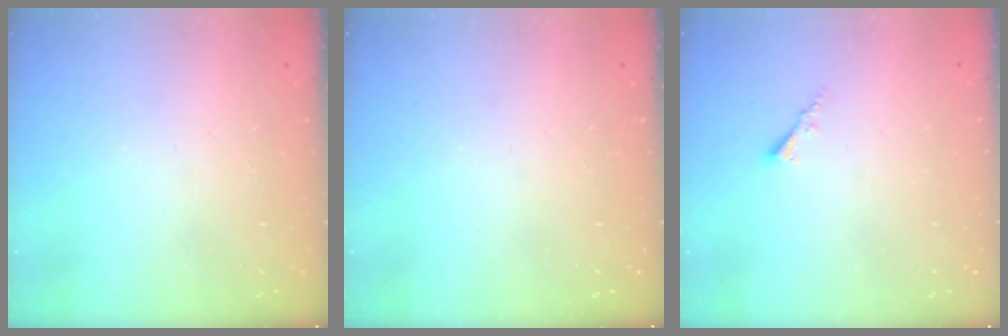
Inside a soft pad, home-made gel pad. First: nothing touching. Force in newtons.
{"total": 0.0}
{"total": 1.8, "press": 1.7, "slide": 0.3}